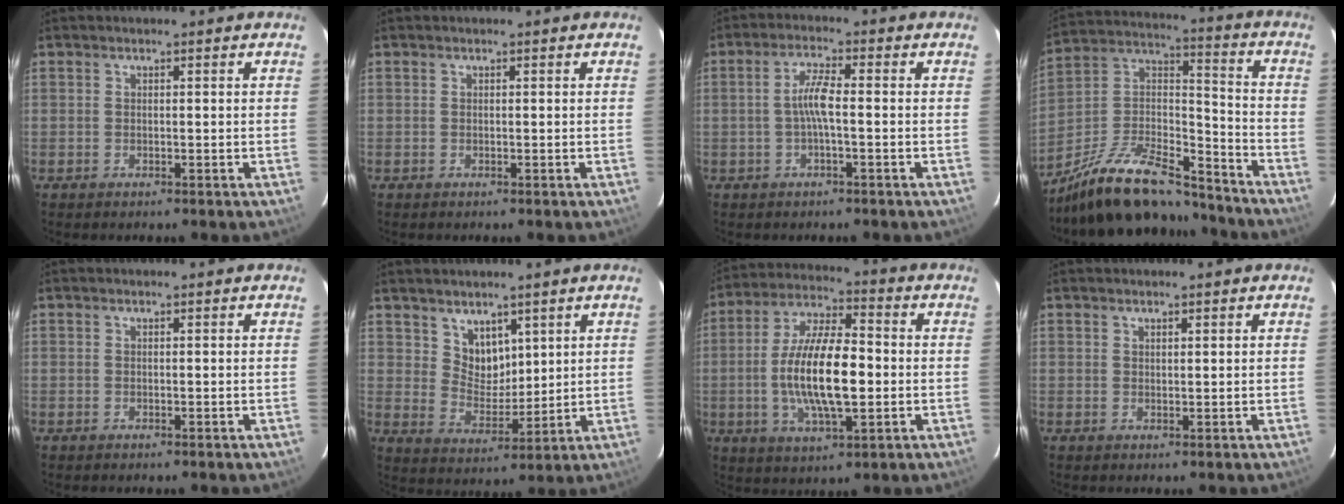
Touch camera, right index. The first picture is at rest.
{"total": 0.0}
{"total": 4.3, "force": [-0.7, 0.5, 4.2], "torque": [-0.085, 0.007, -0.014]}
{"total": 22.3, "force": [-17.6, 7.1, 11.8], "torque": [-0.226, 0.013, -0.287]}
{"total": 0.0}
{"total": 6.4, "force": [4.1, 4.4, 2.2], "torque": [-0.028, 0.002, 0.084]}
{"total": 15.6, "force": [-1.7, 5.3, 14.6], "torque": [-0.281, -0.001, -0.031]}
{"total": 0.9, "force": [0.8, 0.2, 0.4], "torque": [-0.006, 0.002, 0.014]}